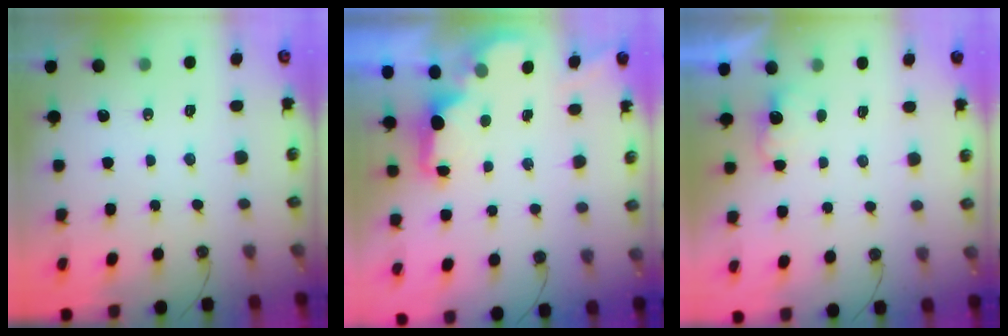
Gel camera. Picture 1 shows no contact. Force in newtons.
{"total": 2.1, "press": 1.9, "slide": 0.8}
{"total": 2.2, "press": 2.1, "slide": 0.8}